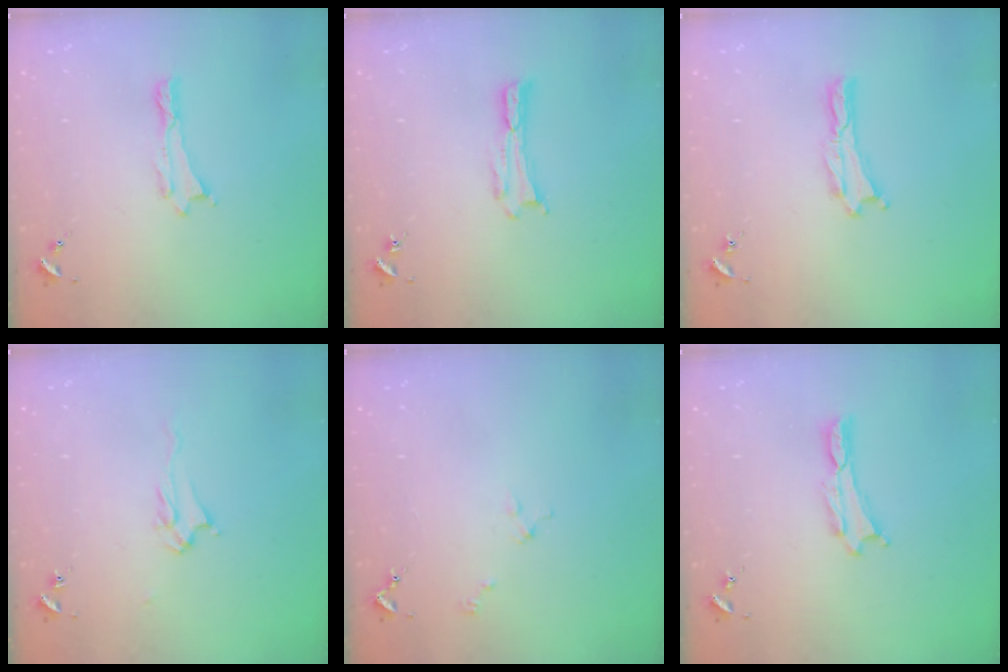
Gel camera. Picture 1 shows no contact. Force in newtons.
{"total": 0.0}
{"total": 0.0}
{"total": 2.5, "press": 2.4, "slide": 0.4}
{"total": 2.0, "press": 2.0, "slide": 0.2}
{"total": 0.0}